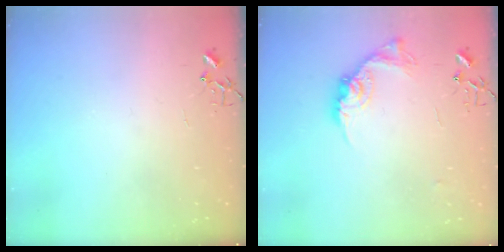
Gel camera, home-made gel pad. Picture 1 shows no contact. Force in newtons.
{"total": 12.6, "press": 12.6, "slide": 0.5}